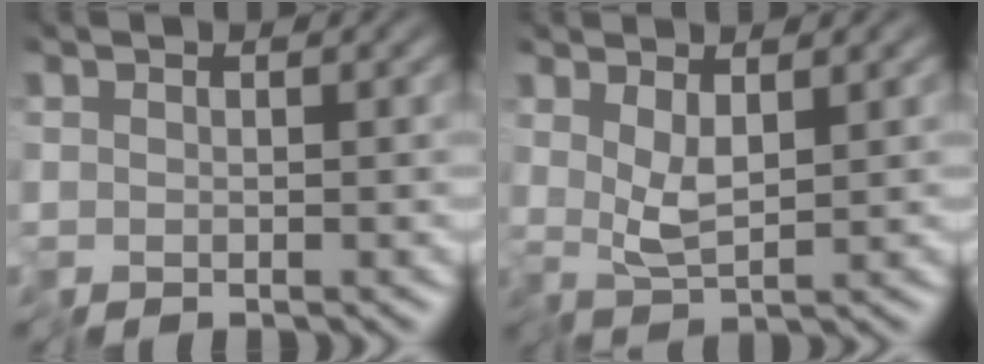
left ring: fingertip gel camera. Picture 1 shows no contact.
{"total": 1.9, "force": [0.7, 0.0, 1.8], "torque": [-0.043, -0.004, 0.016]}